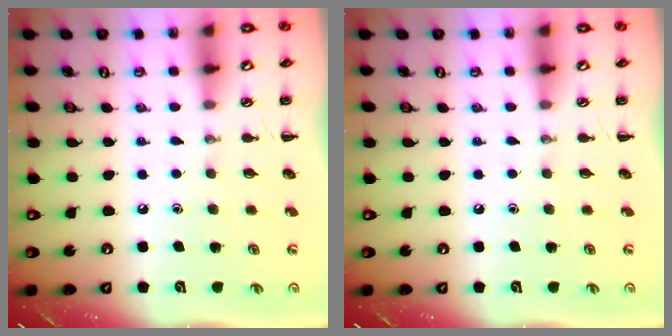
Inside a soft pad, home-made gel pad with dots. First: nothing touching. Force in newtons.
{"total": 0.0}